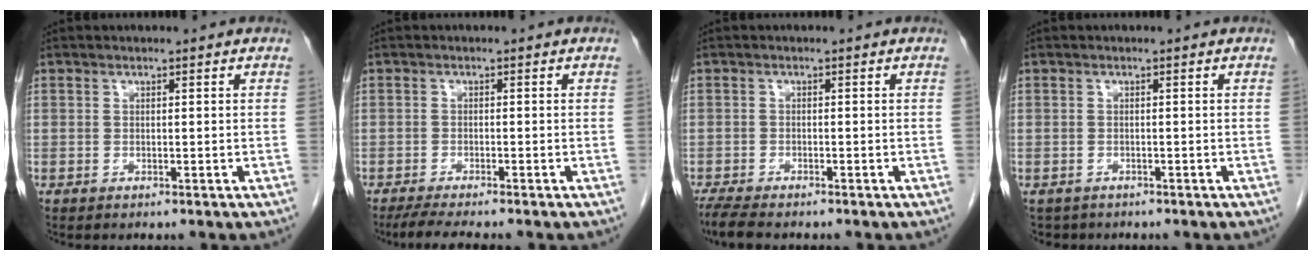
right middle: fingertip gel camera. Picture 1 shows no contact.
{"total": 4.2, "force": [-3.5, -0.3, 2.3], "torque": [-0.042, -0.014, -0.060]}
{"total": 4.6, "force": [-3.9, 0.7, 2.4], "torque": [-0.050, -0.016, -0.067]}
{"total": 2.4, "force": [-2.0, 1.4, 0.1], "torque": [-0.010, -0.001, -0.030]}